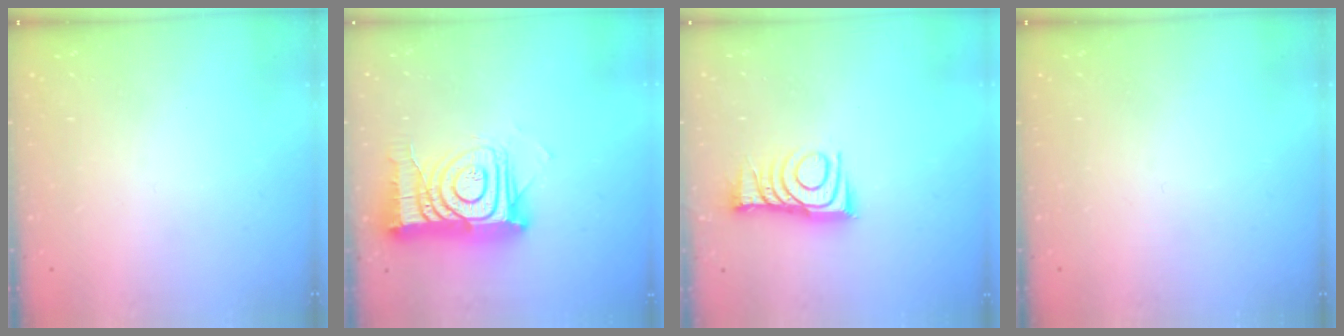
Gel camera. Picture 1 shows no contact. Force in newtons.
{"total": 17.6, "press": 17.5, "slide": 1.5}
{"total": 10.6, "press": 10.6, "slide": 0.4}
{"total": 0.0}